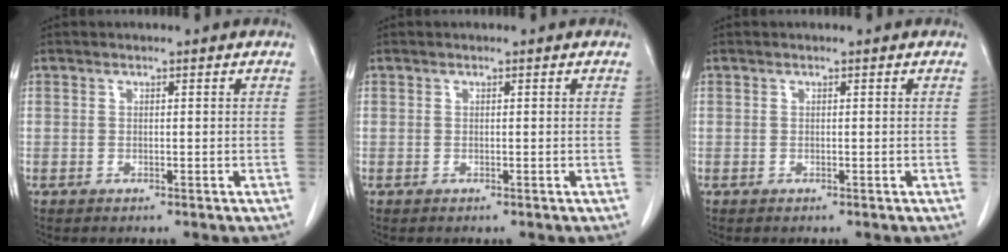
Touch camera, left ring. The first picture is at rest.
{"total": 0.0}
{"total": 0.0}